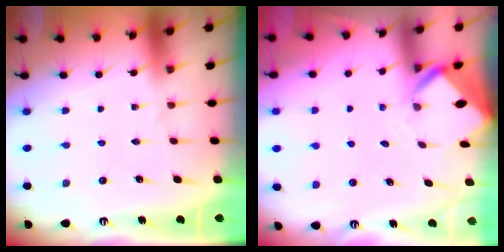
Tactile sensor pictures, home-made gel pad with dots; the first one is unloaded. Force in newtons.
{"total": 3.2, "press": 3.2, "slide": 0.2}